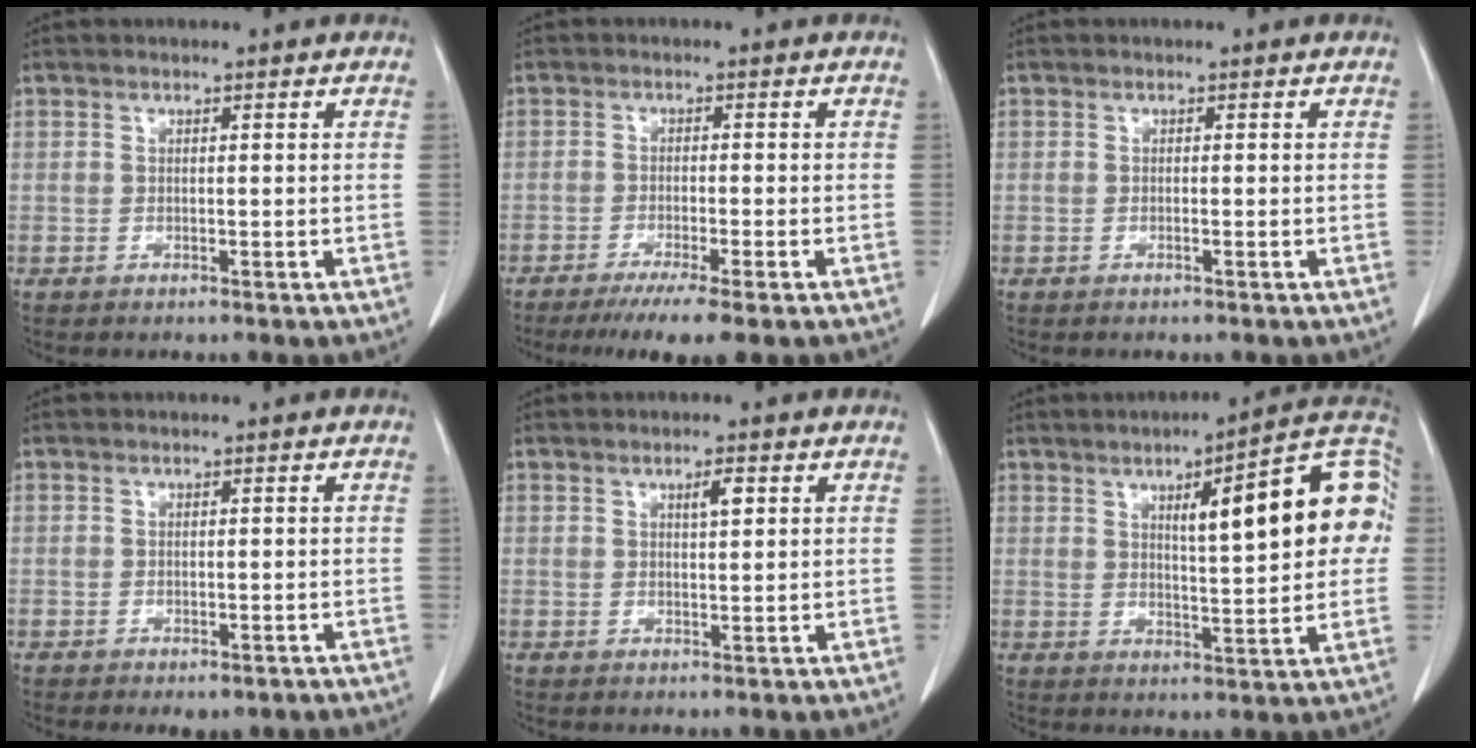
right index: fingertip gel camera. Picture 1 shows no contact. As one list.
[{"total": 6.8, "force": [-4.8, -0.1, 4.8], "torque": [-0.069, -0.014, -0.074]}, {"total": 0.0}, {"total": 3.0, "force": [-2.0, 1.7, 1.5], "torque": [-0.010, -0.001, -0.017]}, {"total": 2.1, "force": [0.9, 0.5, 1.8], "torque": [-0.029, -0.001, 0.015]}, {"total": 16.0, "force": [3.4, 3.1, 15.3], "torque": [-0.198, 0.034, 0.042]}]